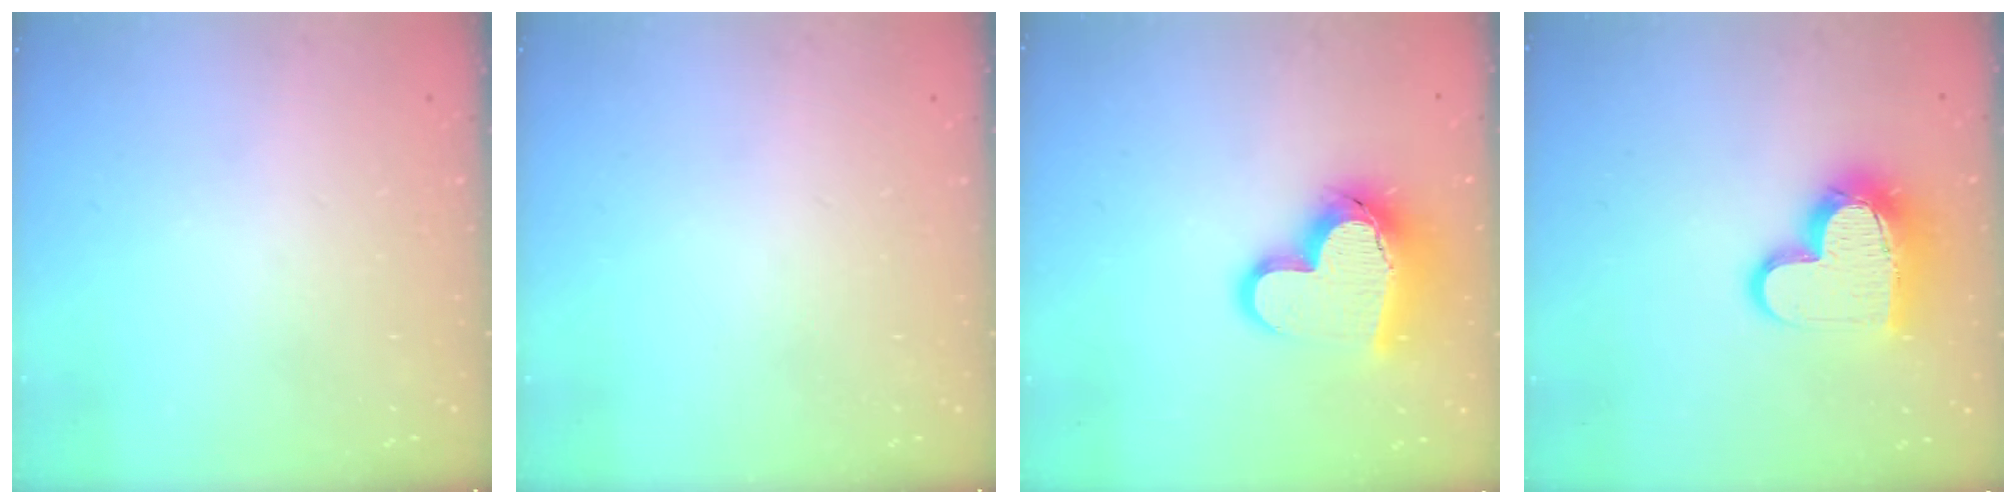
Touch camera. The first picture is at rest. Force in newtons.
{"total": 0.0}
{"total": 15.9, "press": 15.7, "slide": 2.2}
{"total": 14.7, "press": 14.6, "slide": 1.2}